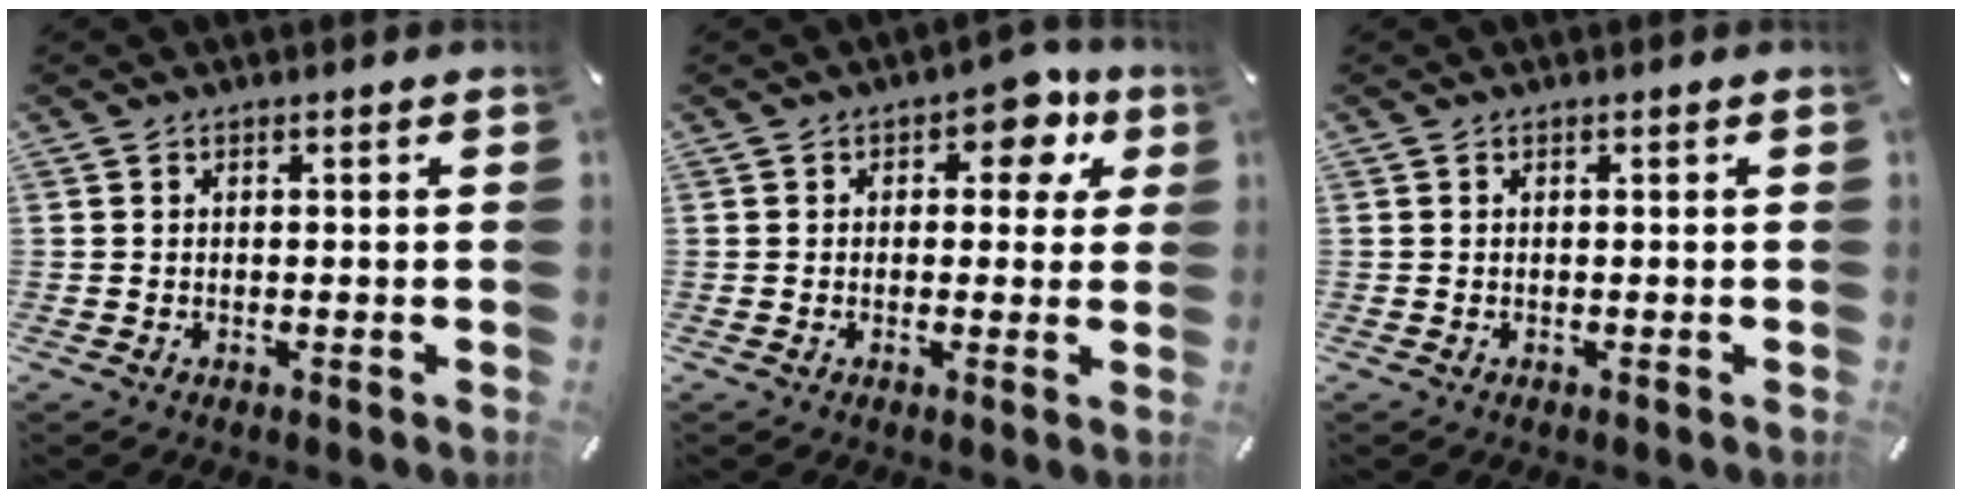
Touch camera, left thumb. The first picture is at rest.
{"total": 7.5, "force": [3.1, 4.6, 5.1], "torque": [-0.055, -0.011, 0.044]}
{"total": 0.0}